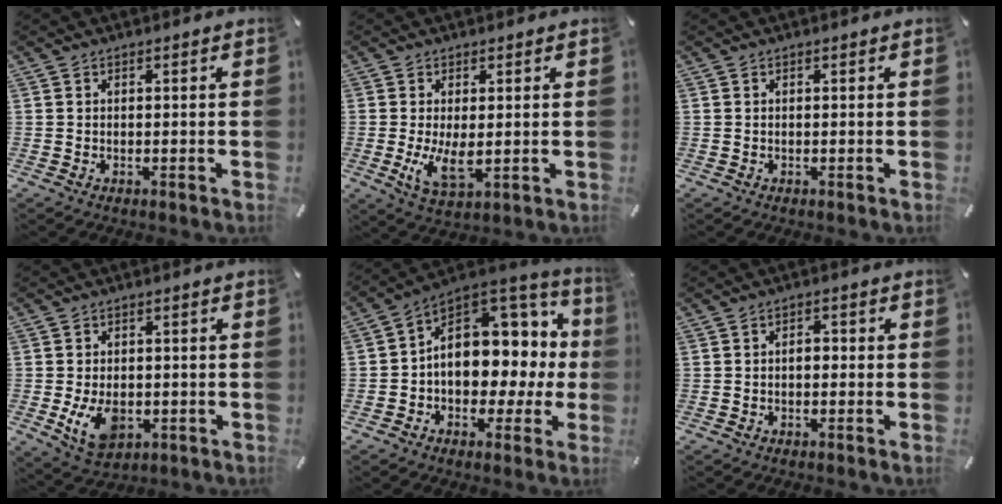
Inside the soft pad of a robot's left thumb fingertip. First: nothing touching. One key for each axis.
{"total": 7.0, "fx": 0.2, "fy": 3.3, "fz": 6.2, "tx": -0.127, "ty": -0.019, "tz": 0.000}
{"total": 0.0}
{"total": 8.3, "fx": -1.7, "fy": 5.7, "fz": 5.9, "tx": -0.110, "ty": 0.000, "tz": -0.029}
{"total": 12.7, "fx": 1.7, "fy": 10.0, "fz": 7.6, "tx": -0.104, "ty": -0.032, "tz": 0.031}
{"total": 2.6, "fx": -0.7, "fy": 1.6, "fz": 2.0, "tx": -0.038, "ty": 0.008, "tz": -0.015}